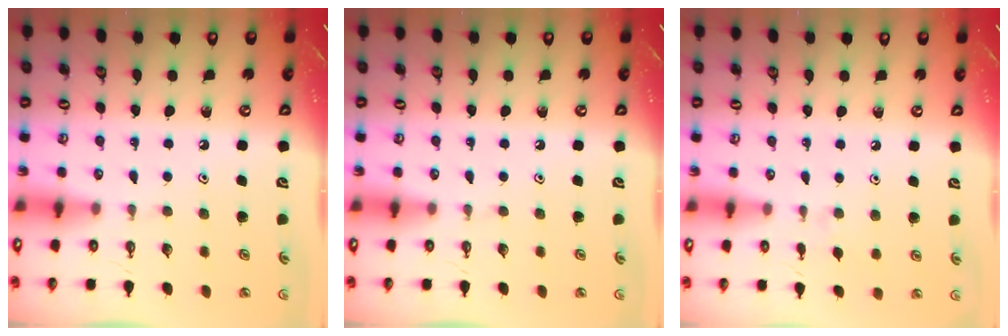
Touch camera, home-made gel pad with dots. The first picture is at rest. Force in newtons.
{"total": 0.0}
{"total": 2.2, "press": 2.1, "slide": 0.4}